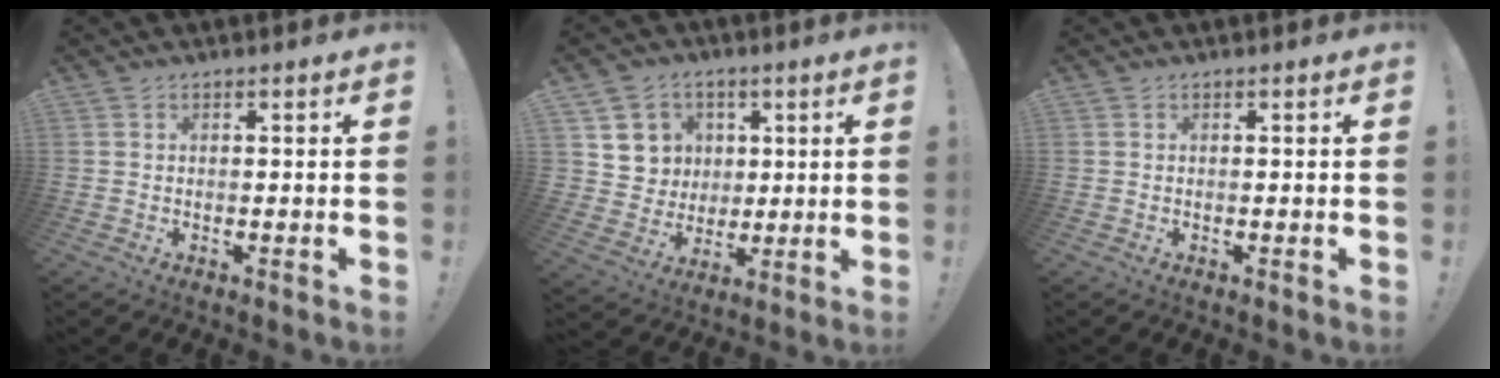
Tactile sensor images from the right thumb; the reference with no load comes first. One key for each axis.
{"total": 8.8, "fx": 2.7, "fy": 8.4, "fz": 0.9, "tx": -0.016, "ty": -0.015, "tz": 0.061}
{"total": 0.0}